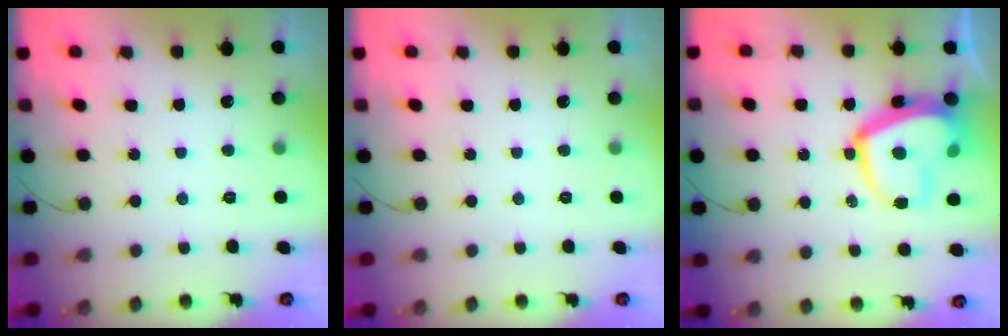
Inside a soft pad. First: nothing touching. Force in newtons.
{"total": 0.0}
{"total": 17.4, "press": 17.3, "slide": 1.7}